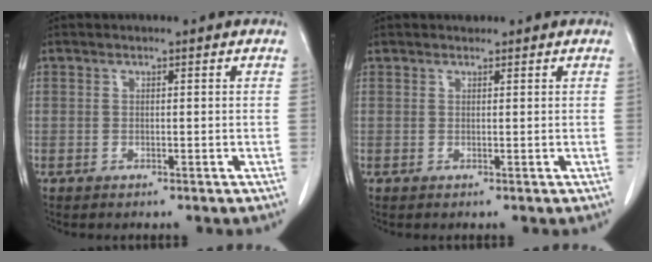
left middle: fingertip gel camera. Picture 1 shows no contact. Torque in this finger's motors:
{"motor_torque": [-0.09, 0.09, -0.11, -0.01]}